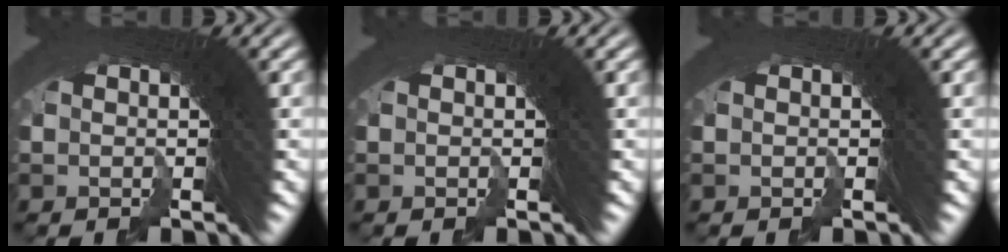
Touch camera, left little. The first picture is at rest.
{"total": 0.0}
{"total": 0.0}